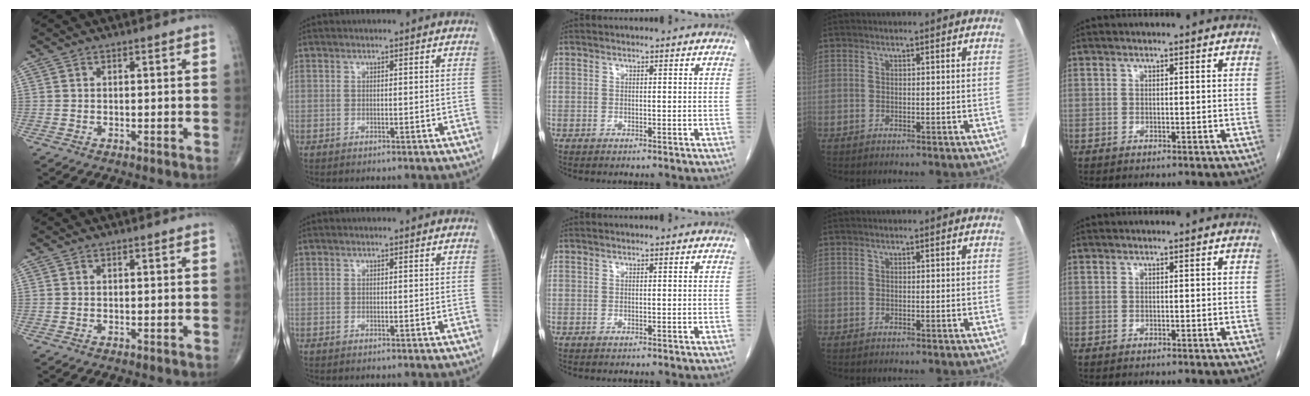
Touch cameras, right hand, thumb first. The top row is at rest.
{}